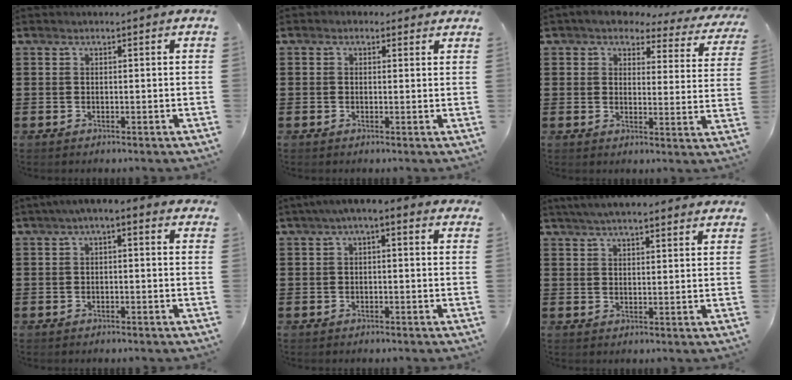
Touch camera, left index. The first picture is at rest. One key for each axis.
{"total": 1.1, "fx": 0.6, "fy": 0.9, "fz": 0.3, "tx": -0.009, "ty": 0.006, "tz": 0.011}
{"total": 3.9, "fx": 3.5, "fy": 1.2, "fz": 1.3, "tx": -0.038, "ty": -0.023, "tz": 0.055}
{"total": 1.9, "fx": -0.3, "fy": 0.5, "fz": 1.8, "tx": -0.031, "ty": 0.004, "tz": -0.008}
{"total": 2.1, "fx": 0.1, "fy": 0.5, "fz": 2.0, "tx": -0.036, "ty": 0.004, "tz": -0.001}
{"total": 4.6, "fx": 4.2, "fy": 0.4, "fz": 1.8, "tx": -0.046, "ty": -0.003, "tz": 0.076}